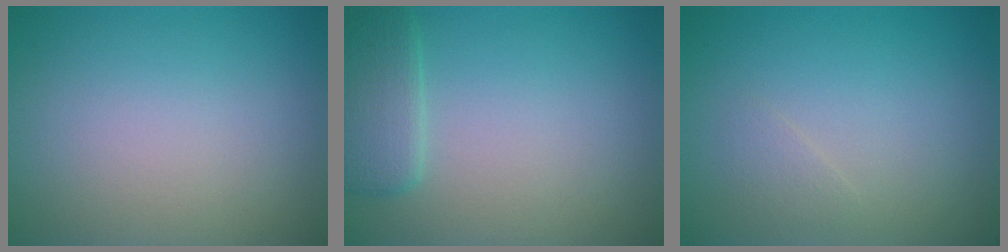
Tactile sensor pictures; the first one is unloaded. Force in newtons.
{"total": 2.9, "press": 2.8, "slide": 0.2}
{"total": 0.8, "press": 0.8, "slide": 0.0}